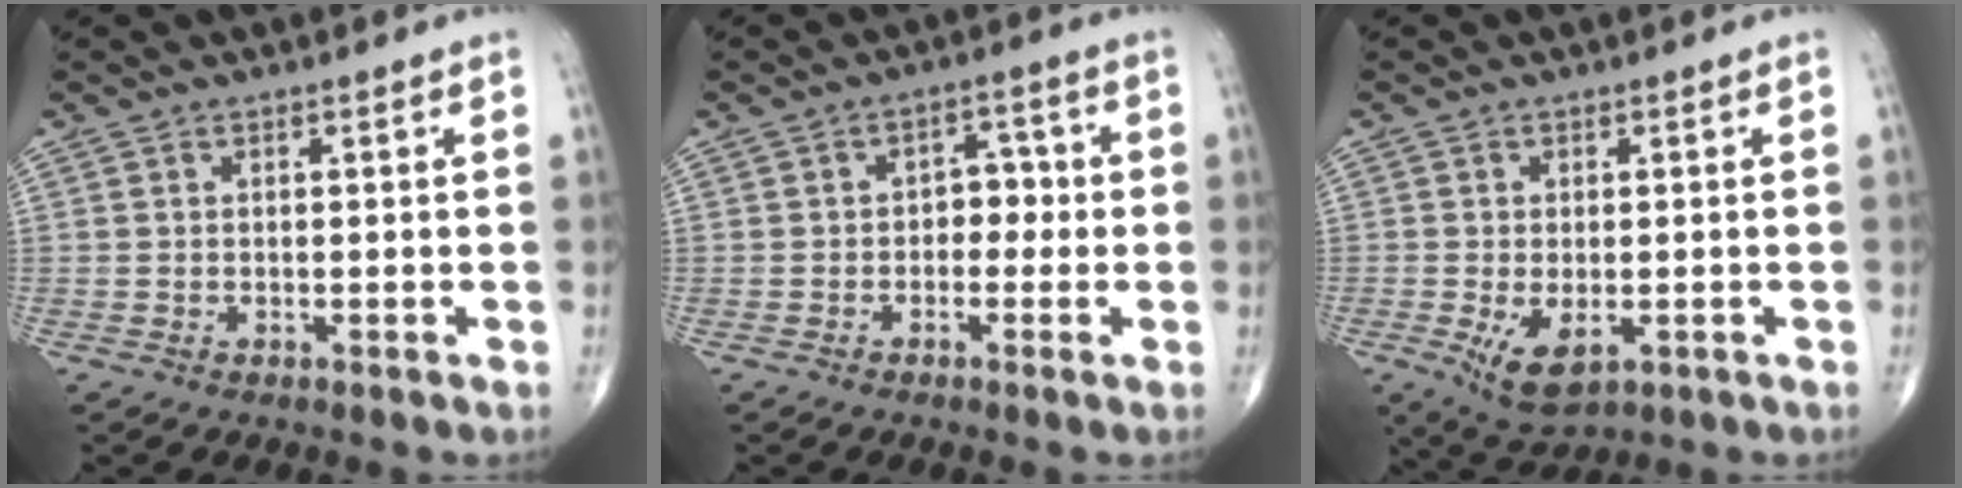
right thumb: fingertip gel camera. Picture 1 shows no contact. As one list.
[{"total": 4.2, "force": [-0.6, 3.1, 2.9], "torque": [-0.013, 0.017, -0.017]}, {"total": 6.2, "force": [-1.7, 3.1, 5.0], "torque": [-0.088, -0.013, -0.019]}]